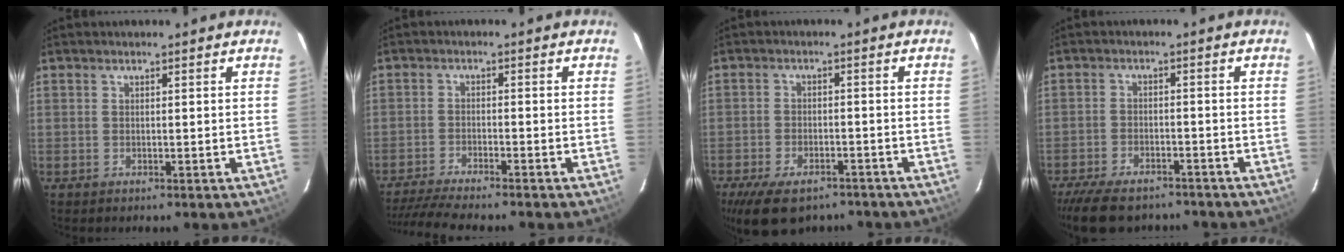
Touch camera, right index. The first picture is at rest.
{"total": 9.5, "force": [-8.9, -0.3, 3.5], "torque": [-0.090, -0.016, -0.149]}
{"total": 11.7, "force": [-8.9, 5.4, 5.2], "torque": [-0.128, -0.012, -0.140]}
{"total": 11.6, "force": [-10.0, 4.2, 4.0], "torque": [-0.105, -0.014, -0.156]}